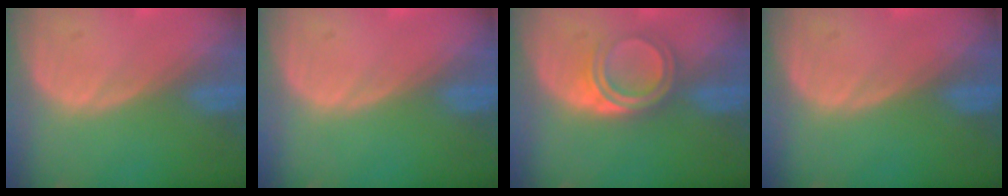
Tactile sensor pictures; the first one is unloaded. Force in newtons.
{"total": 0.0}
{"total": 5.1, "press": 4.3, "slide": 2.6}
{"total": 0.0}